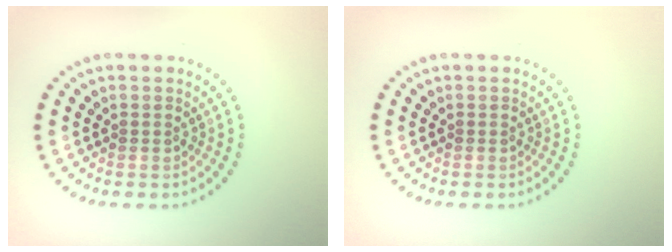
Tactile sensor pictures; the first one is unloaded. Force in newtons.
{"total": 0.0}